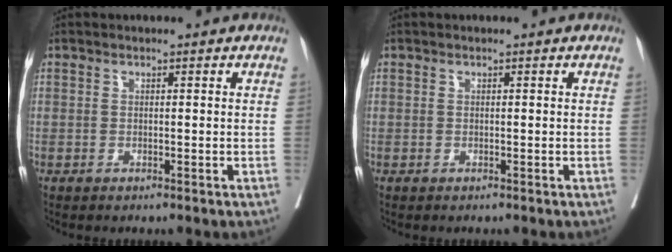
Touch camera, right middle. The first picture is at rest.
{"total": 0.0}